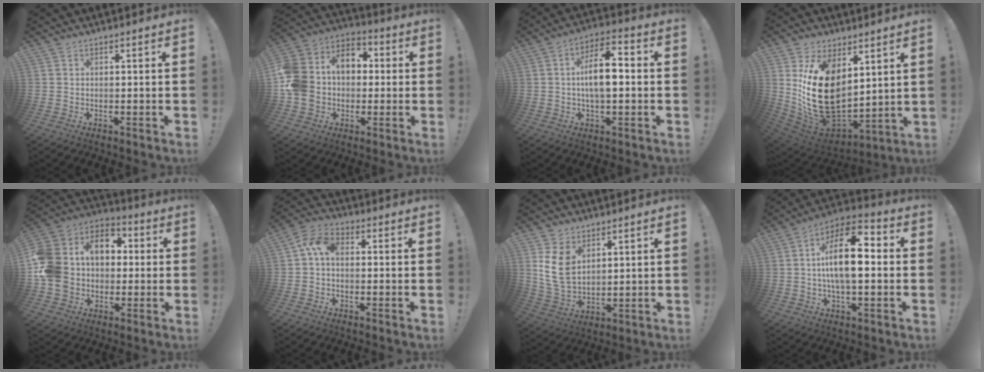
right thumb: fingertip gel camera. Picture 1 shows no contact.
{"total": 15.0, "force": [0.7, 12.6, 8.1], "torque": [-0.161, 0.013, 0.019]}
{"total": 10.9, "force": [-0.3, 4.9, 9.7], "torque": [-0.161, 0.010, -0.011]}
{"total": 23.4, "force": [3.7, 15.5, 17.2], "torque": [-0.321, -0.038, 0.085]}
{"total": 16.3, "force": [1.4, 13.7, 8.8], "torque": [-0.169, 0.010, 0.035]}
{"total": 7.2, "force": [0.7, 4.5, 5.6], "torque": [-0.115, 0.012, 0.016]}
{"total": 10.4, "force": [4.3, 7.1, 6.3], "torque": [-0.125, -0.020, 0.084]}
{"total": 15.4, "force": [0.5, 6.7, 13.9], "torque": [-0.242, 0.003, -0.003]}